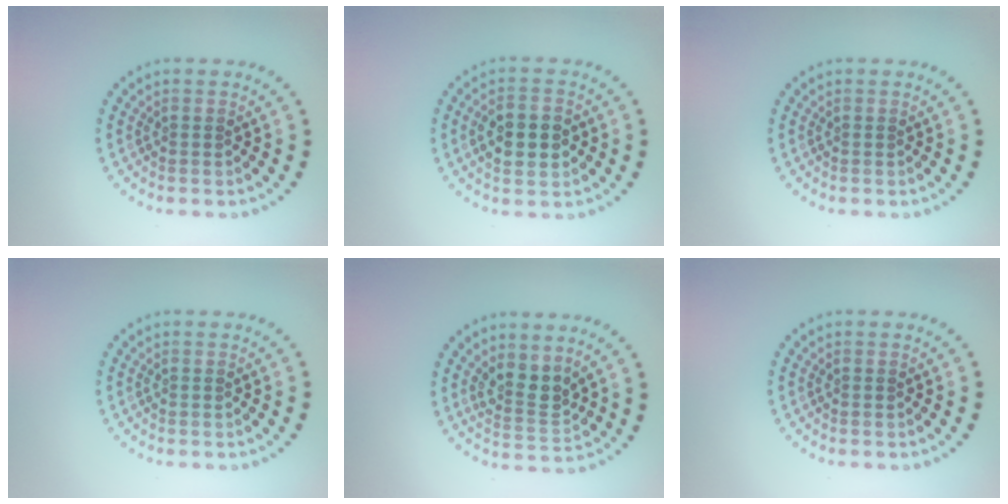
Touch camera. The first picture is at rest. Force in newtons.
{"total": 4.8, "press": 4.8, "slide": 0.1}
{"total": 0.0}
{"total": 0.0}
{"total": 2.7, "press": 2.3, "slide": 1.5}
{"total": 0.0}